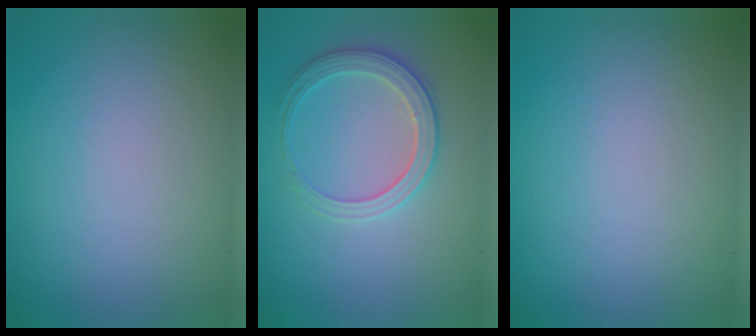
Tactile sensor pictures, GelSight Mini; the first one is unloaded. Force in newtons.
{"total": 3.0, "press": 2.9, "slide": 0.2}
{"total": 0.0}